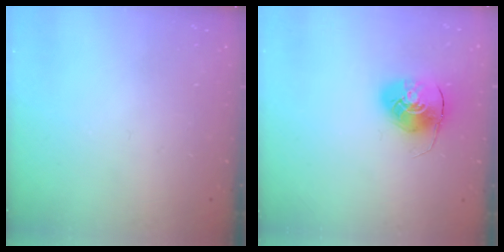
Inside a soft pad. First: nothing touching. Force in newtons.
{"total": 8.6, "press": 8.6, "slide": 0.6}